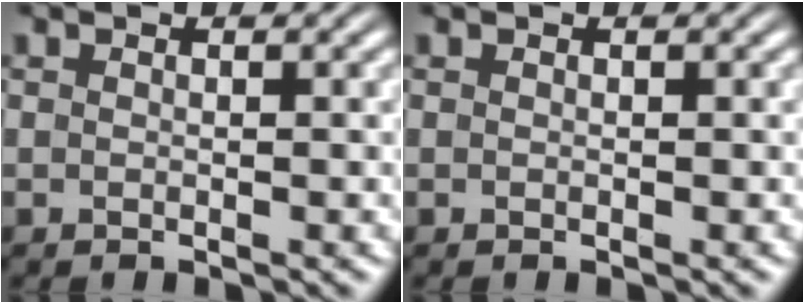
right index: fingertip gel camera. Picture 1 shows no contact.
{"total": 0.0}